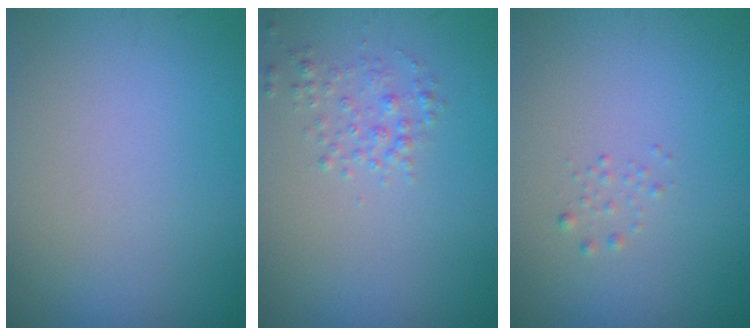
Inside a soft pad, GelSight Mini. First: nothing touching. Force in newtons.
{"total": 1.6, "press": 1.6, "slide": 0.1}
{"total": 0.6, "press": 0.6, "slide": 0.0}